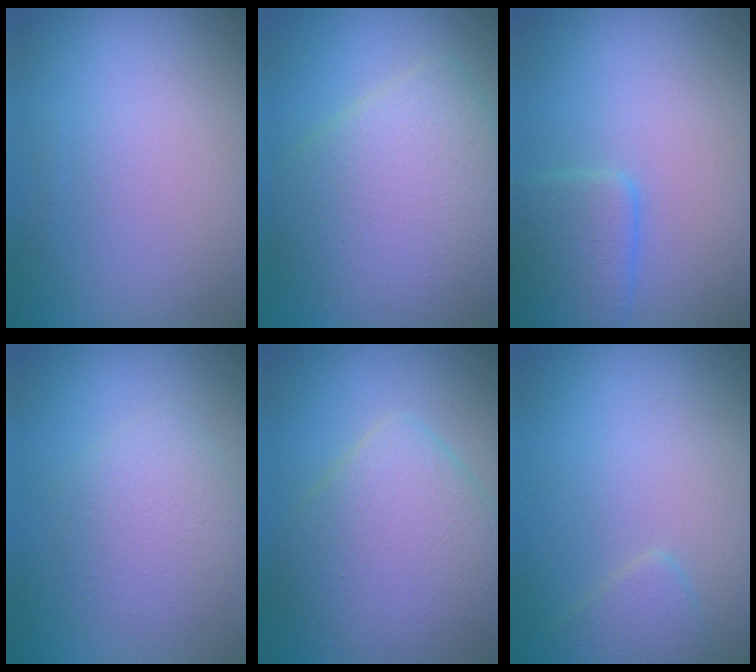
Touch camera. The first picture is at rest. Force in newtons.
{"total": 8.2, "press": 8.2, "slide": 0.2}
{"total": 2.9, "press": 2.9, "slide": 0.2}
{"total": 3.0, "press": 3.0, "slide": 0.1}
{"total": 6.6, "press": 6.6, "slide": 0.1}
{"total": 1.5, "press": 1.5, "slide": 0.1}